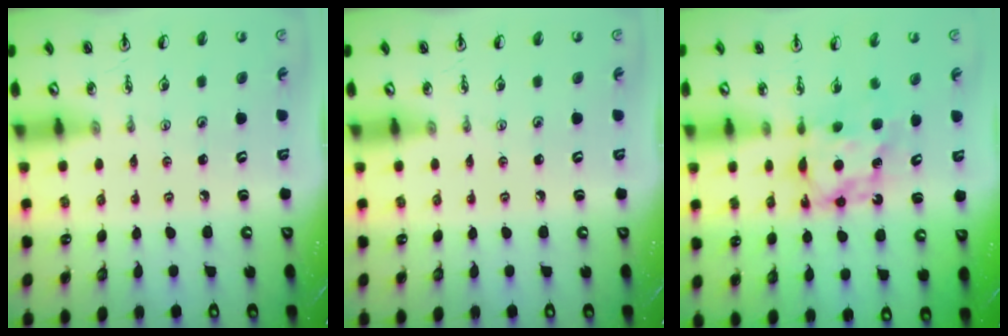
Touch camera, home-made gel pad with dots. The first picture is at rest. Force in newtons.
{"total": 0.0}
{"total": 6.5, "press": 6.4, "slide": 0.6}